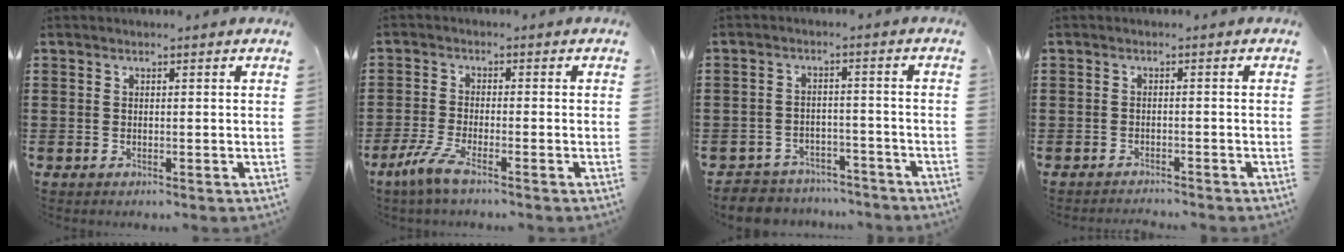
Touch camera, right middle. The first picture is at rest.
{"total": 4.6, "force": [-3.0, 0.6, 3.5], "torque": [-0.091, -0.015, -0.061]}
{"total": 4.1, "force": [-4.0, 0.9, -0.3], "torque": [-0.011, 0.003, -0.088]}
{"total": 1.5, "force": [-1.4, 0.0, -0.2], "torque": [-0.001, 0.002, -0.031]}